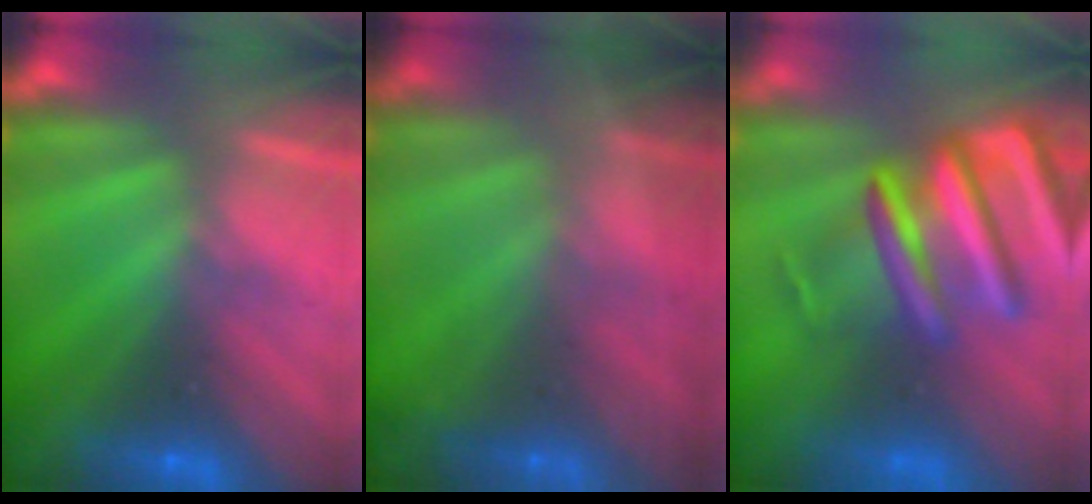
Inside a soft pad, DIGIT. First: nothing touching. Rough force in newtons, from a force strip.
{"total": 7.6}
{"total": 7.1}